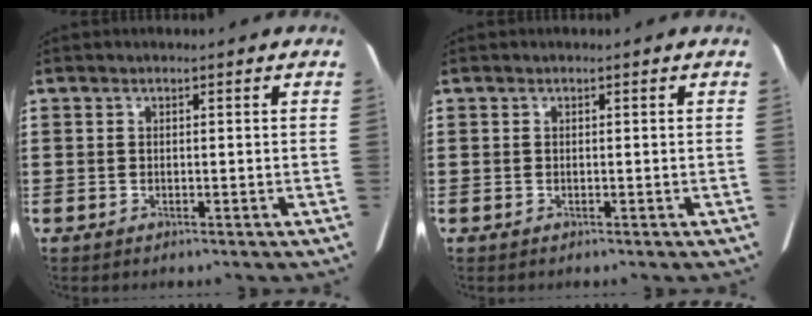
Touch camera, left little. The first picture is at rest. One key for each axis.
{"total": 0.0}